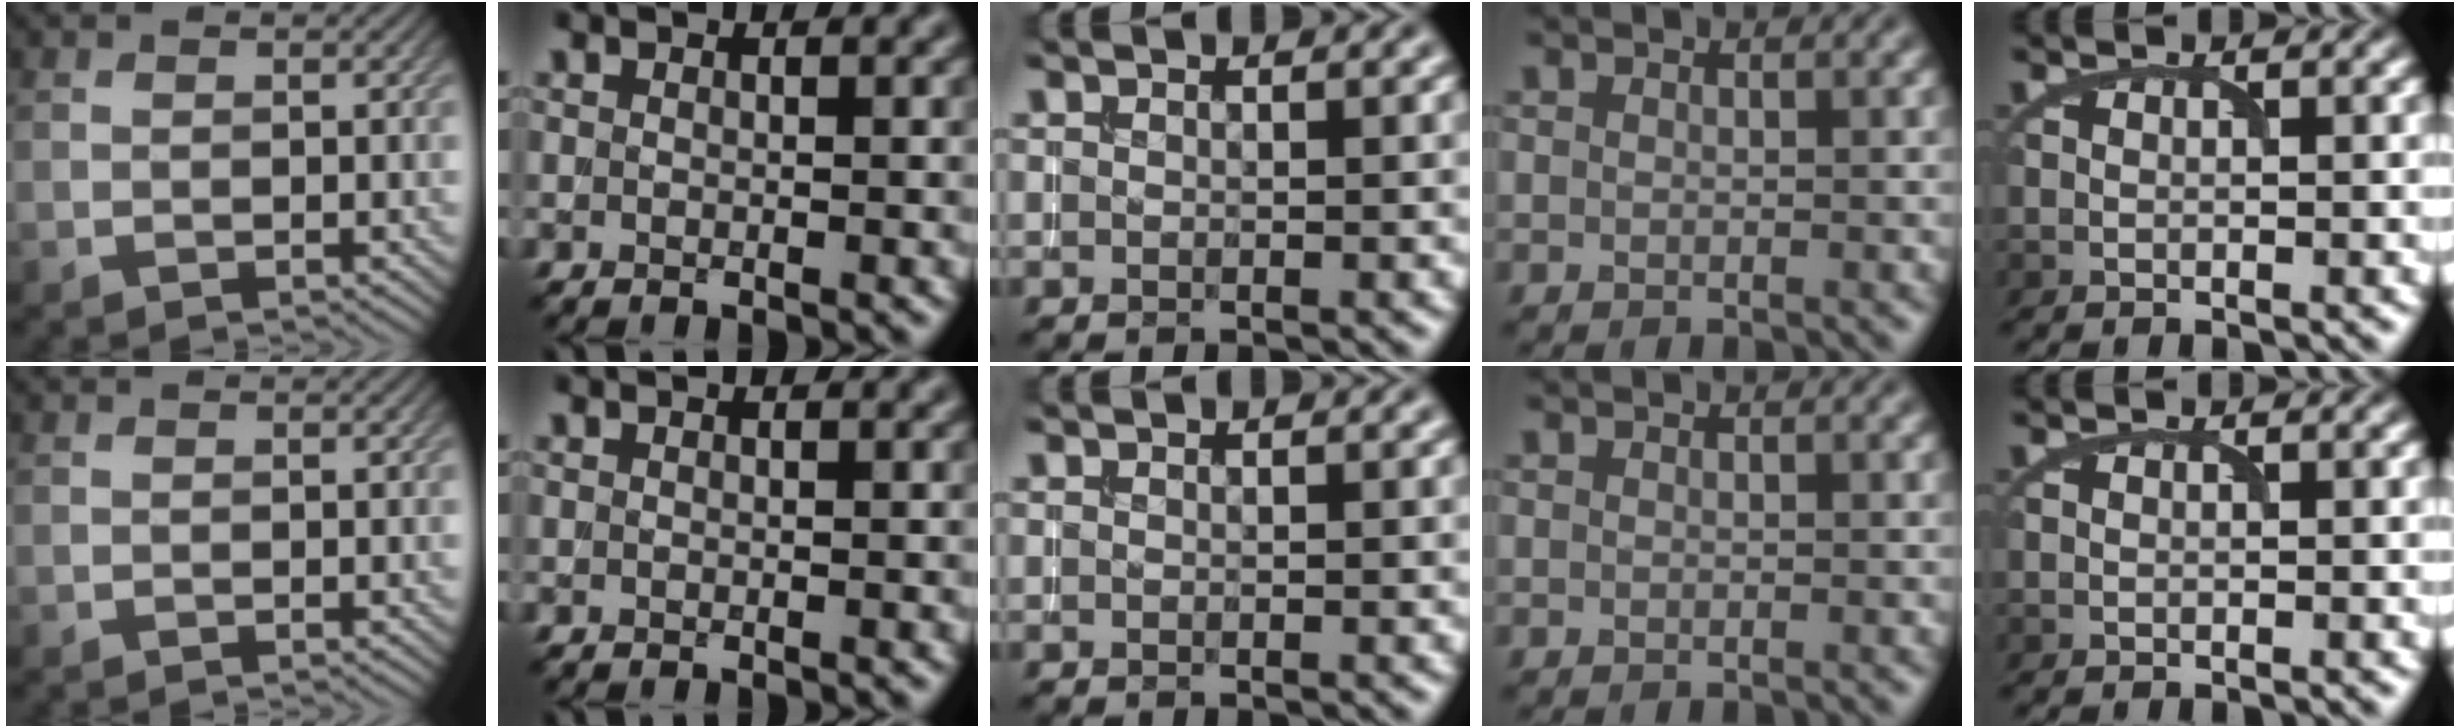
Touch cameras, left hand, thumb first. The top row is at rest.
{}